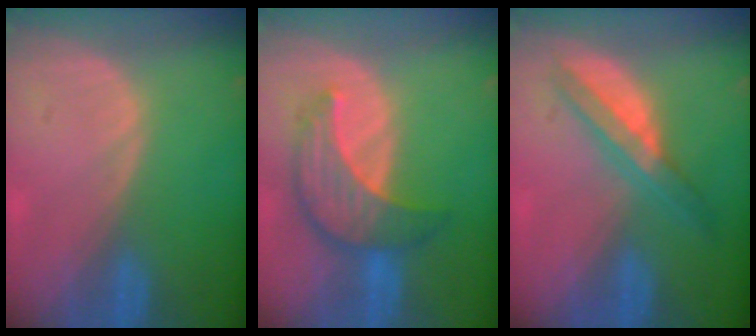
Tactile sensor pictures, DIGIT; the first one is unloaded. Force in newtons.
{"total": 7.8, "press": 7.5, "slide": 2.3}
{"total": 5.6, "press": 5.2, "slide": 2.0}